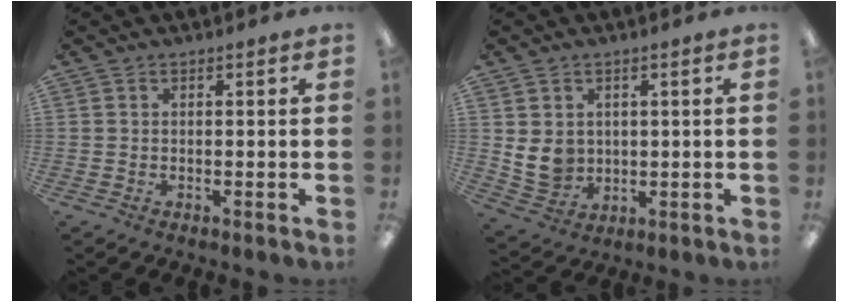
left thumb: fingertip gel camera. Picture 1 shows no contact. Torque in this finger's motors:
{"motor_torque": [0.41, 1.56, 0.63, -0.77, 0.00]}